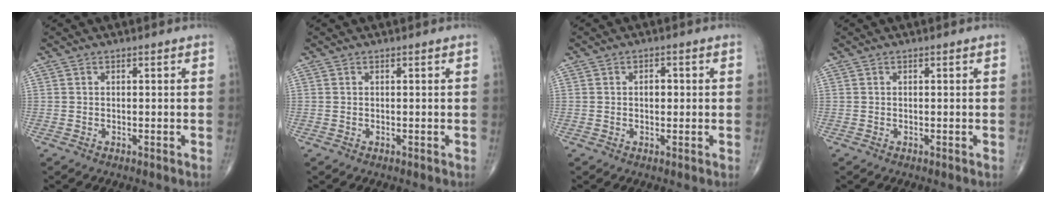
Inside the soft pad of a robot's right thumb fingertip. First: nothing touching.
{"total": 0.0}
{"total": 2.1, "force": [0.2, 1.4, 1.5], "torque": [-0.015, 0.007, 0.001]}
{"total": 0.0}